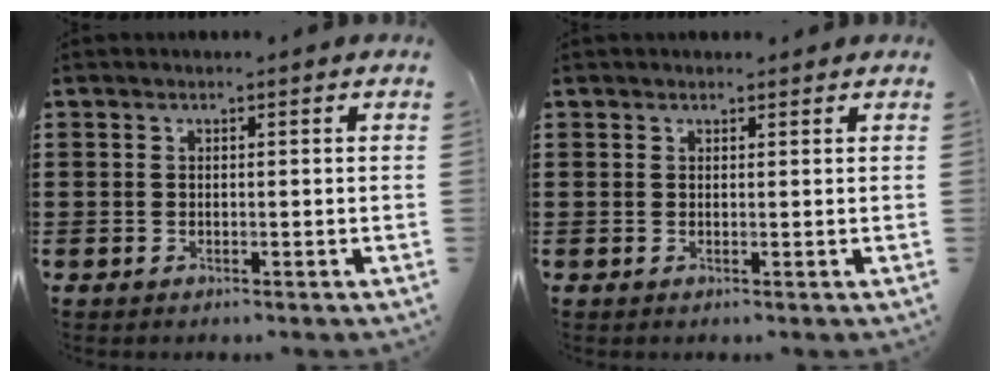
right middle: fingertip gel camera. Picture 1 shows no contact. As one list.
[{"total": 0.8, "force": [0.8, 0.0, 0.1], "torque": [0.004, -0.003, 0.013]}]